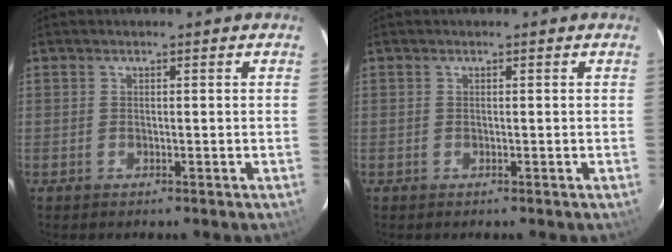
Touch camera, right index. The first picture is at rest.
{"total": 0.0}